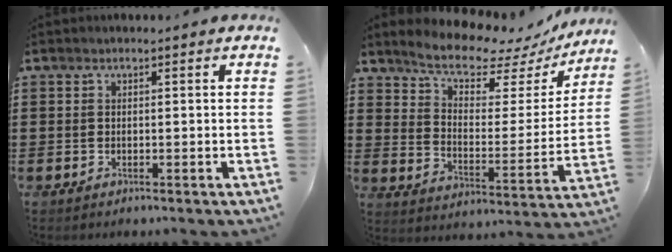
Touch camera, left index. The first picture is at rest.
{"total": 8.7, "force": [7.9, 1.9, 3.0], "torque": [-0.073, -0.059, 0.133]}